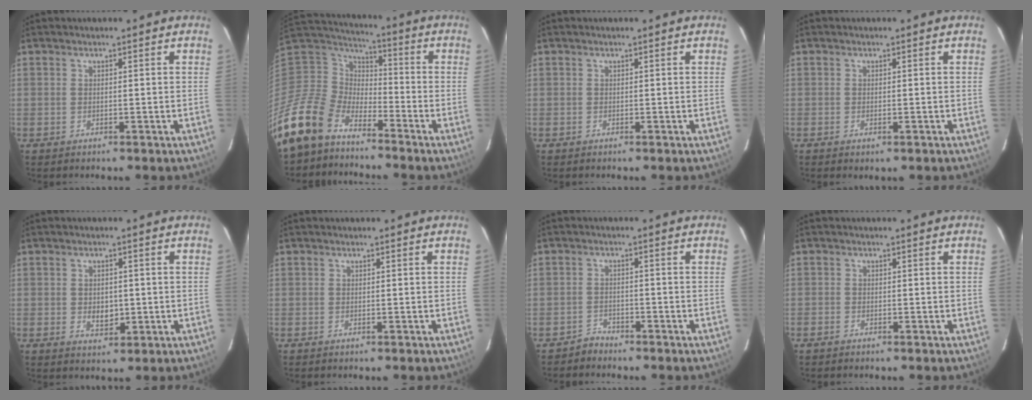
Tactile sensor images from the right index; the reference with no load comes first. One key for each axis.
{"total": 16.5, "fx": -11.7, "fy": 9.4, "fz": 7.1, "tx": -0.171, "ty": -0.005, "tz": -0.229}
{"total": 0.0}
{"total": 1.4, "fx": -0.7, "fy": 0.4, "fz": 1.1, "tx": -0.019, "ty": -0.004, "tz": -0.010}
{"total": 3.6, "fx": -0.4, "fy": 2.7, "fz": 2.3, "tx": -0.039, "ty": -0.001, "tz": -0.003}
{"total": 0.0}
{"total": 2.2, "fx": -2.0, "fy": 0.8, "fz": -0.3, "tx": 0.007, "ty": 0.006, "tz": -0.040}
{"total": 0.8, "fx": -0.7, "fy": 0.5, "fz": 0.0, "tx": -0.005, "ty": 0.000, "tz": -0.013}